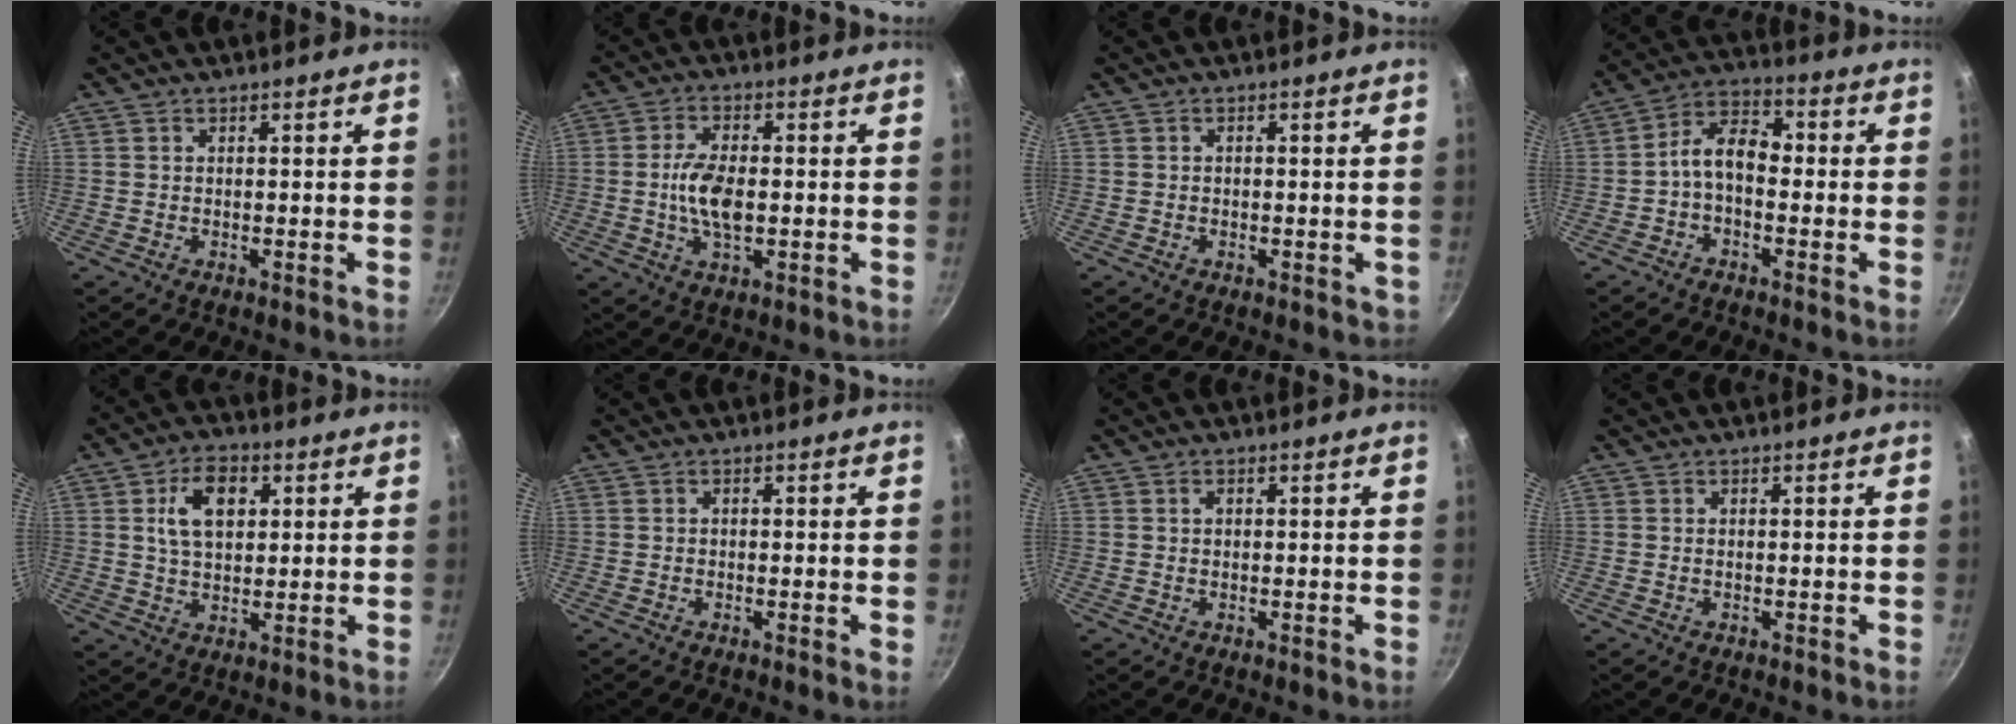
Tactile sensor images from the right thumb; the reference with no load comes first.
{"total": 7.9, "force": [-0.5, 3.9, 6.9], "torque": [-0.133, 0.006, -0.013]}
{"total": 0.8, "force": [-0.3, 0.6, 0.3], "torque": [-0.004, 0.002, -0.002]}
{"total": 7.7, "force": [-1.3, 4.8, 5.9], "torque": [-0.089, 0.037, -0.040]}
{"total": 9.2, "force": [2.6, 5.9, 6.6], "torque": [-0.095, 0.000, 0.041]}
{"total": 0.5, "force": [-0.2, 0.0, 0.5], "torque": [-0.008, 0.000, -0.007]}
{"total": 0.7, "force": [0.2, 0.5, 0.4], "torque": [-0.008, 0.003, 0.005]}
{"total": 0.0}